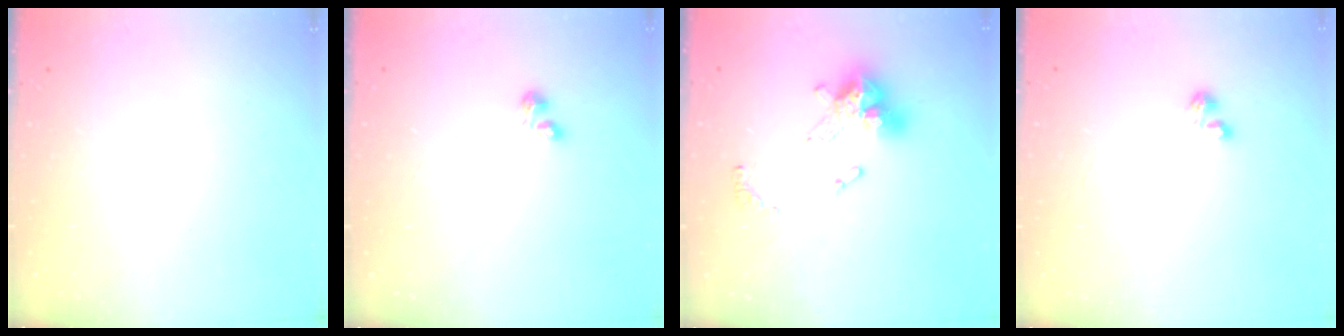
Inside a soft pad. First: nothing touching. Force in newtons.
{"total": 2.9, "press": 2.8, "slide": 0.6}
{"total": 13.1, "press": 13.0, "slide": 1.4}
{"total": 2.2, "press": 2.2, "slide": 0.4}